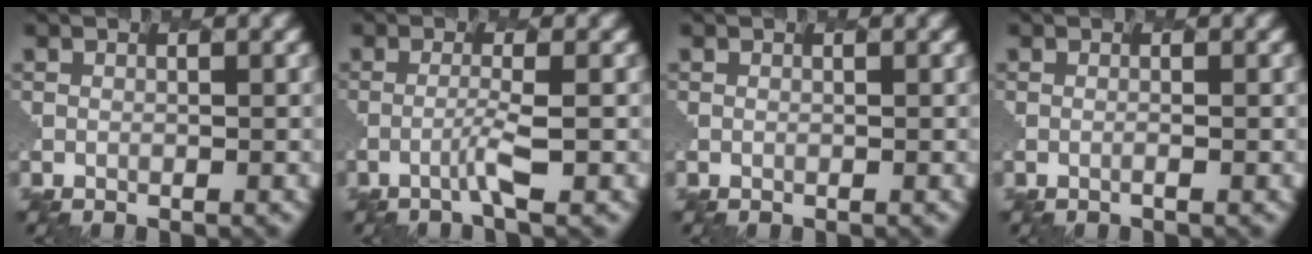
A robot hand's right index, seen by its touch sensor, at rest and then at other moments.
{"total": 1.5, "force": [-0.7, -0.3, 1.3], "torque": [-0.033, 0.014, -0.027]}
{"total": 0.0}
{"total": 0.0}